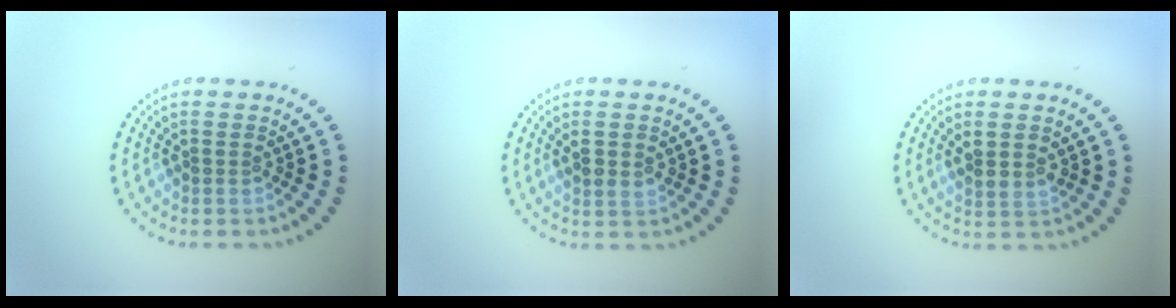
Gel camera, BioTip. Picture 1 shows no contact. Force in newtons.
{"total": 1.3, "press": 1.3, "slide": 0.4}
{"total": 1.9, "press": 1.7, "slide": 0.8}